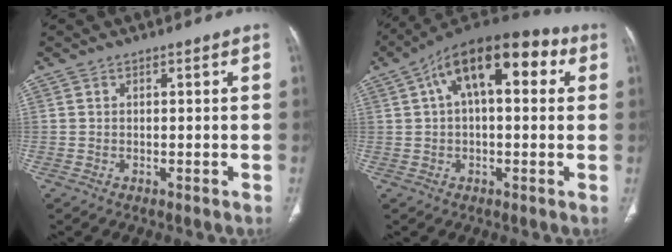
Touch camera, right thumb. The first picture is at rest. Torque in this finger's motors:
{"motor_torque": [1.28, 3.73, 1.01, -0.83, 0.15]}